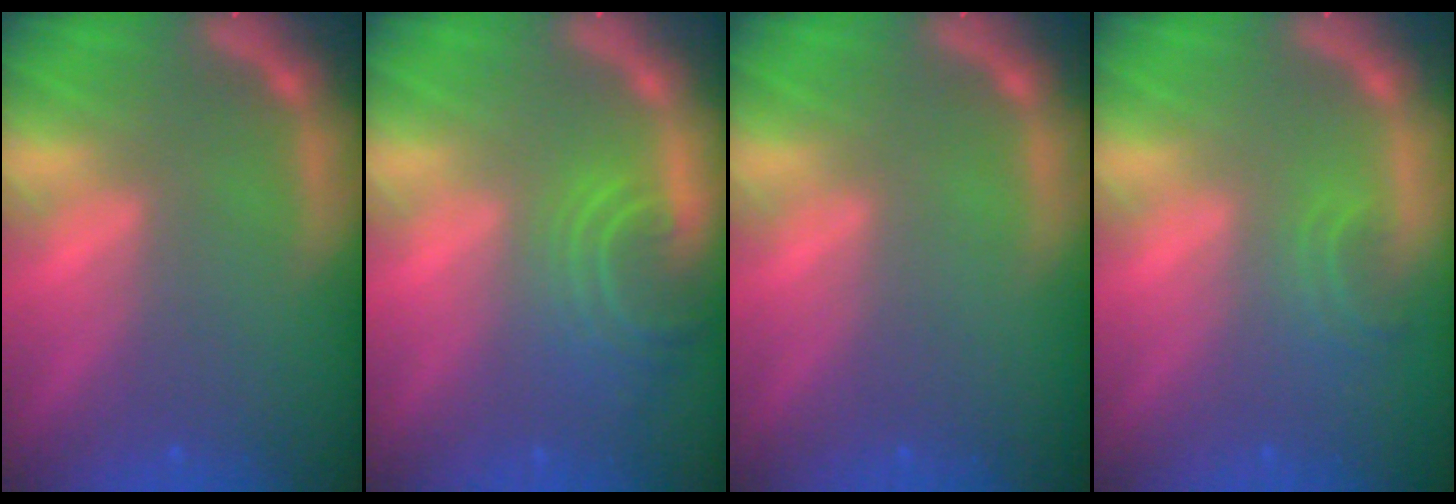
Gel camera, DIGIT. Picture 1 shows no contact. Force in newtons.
{"total": 5.1}
{"total": 0.0}
{"total": 1.9}